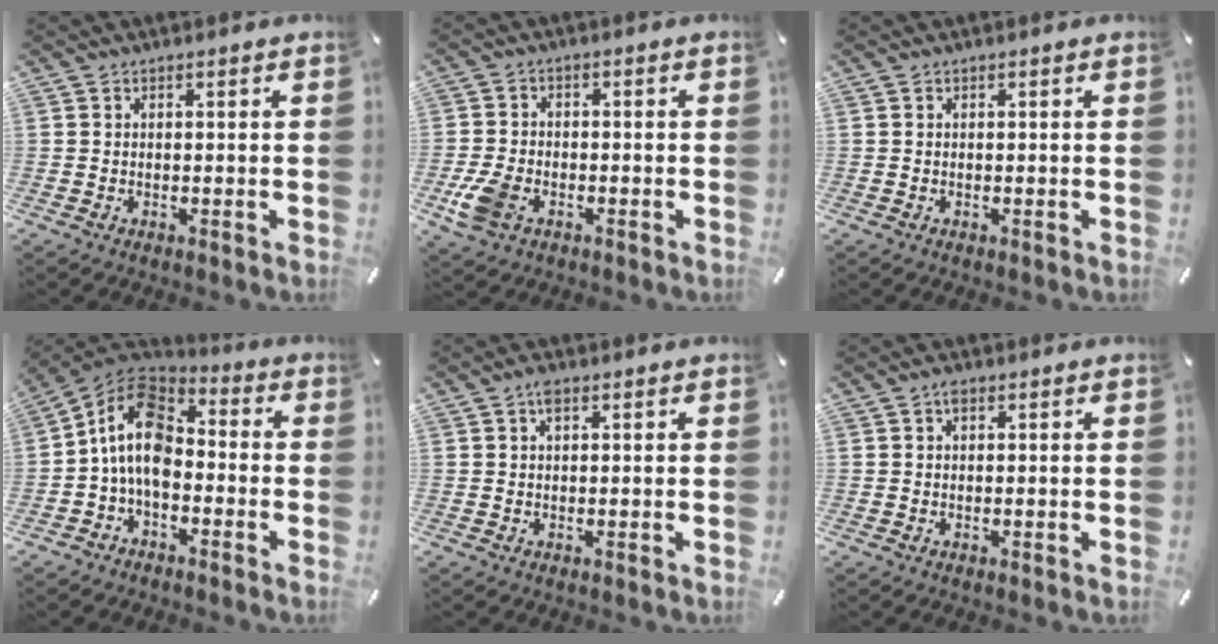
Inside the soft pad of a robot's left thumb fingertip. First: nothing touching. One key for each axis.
{"total": 6.8, "fx": -2.8, "fy": 4.6, "fz": 4.2, "tx": -0.109, "ty": 0.003, "tz": -0.056}
{"total": 0.0}
{"total": 12.3, "fx": -2.6, "fy": 8.2, "fz": 8.8, "tx": -0.188, "ty": 0.018, "tz": -0.053}
{"total": 1.7, "fx": 0.8, "fy": 0.8, "fz": 1.3, "tx": -0.029, "ty": 0.005, "tz": 0.013}
{"total": 1.1, "fx": 0.3, "fy": 0.6, "fz": 0.8, "tx": -0.018, "ty": 0.004, "tz": 0.005}